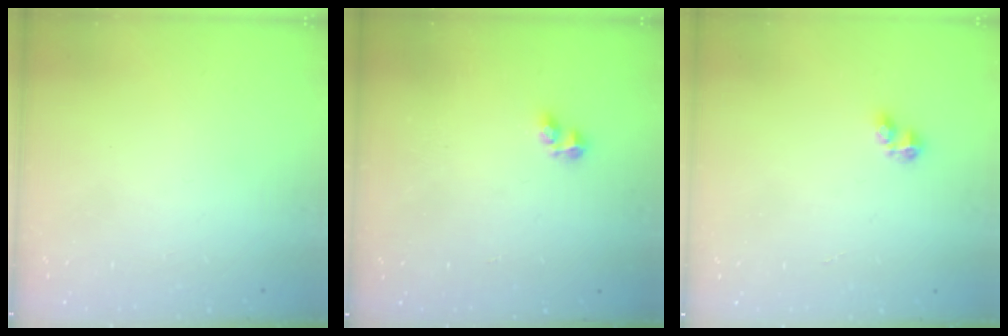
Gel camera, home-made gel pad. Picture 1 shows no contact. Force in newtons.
{"total": 2.3, "press": 2.3, "slide": 0.5}
{"total": 2.9, "press": 2.8, "slide": 0.5}